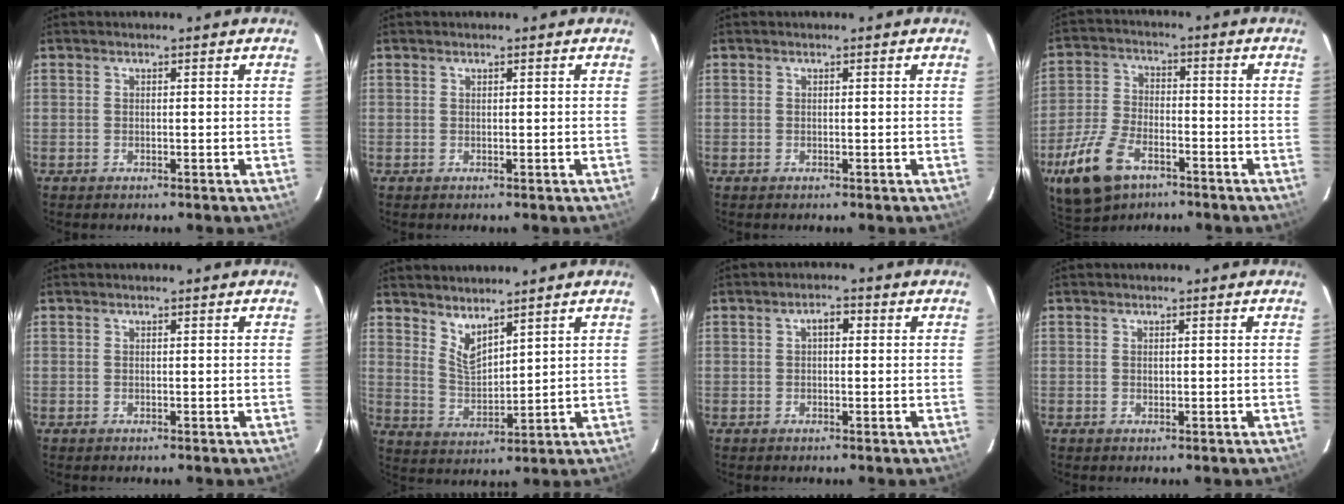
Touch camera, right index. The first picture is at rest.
{"total": 0.0}
{"total": 0.0}
{"total": 13.1, "force": [-7.7, 7.0, 8.0], "torque": [-0.193, -0.016, -0.144]}
{"total": 0.0}
{"total": 5.8, "force": [4.6, 1.8, 3.1], "torque": [-0.054, -0.012, 0.093]}
{"total": 2.5, "force": [0.5, 1.4, 2.0], "torque": [-0.034, 0.011, 0.008]}
{"total": 0.7, "force": [0.1, 0.5, 0.5], "torque": [-0.008, 0.003, 0.004]}